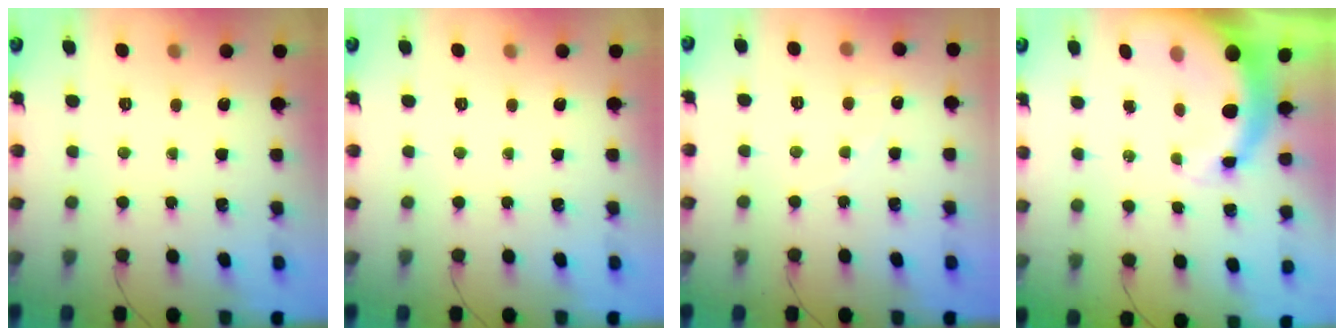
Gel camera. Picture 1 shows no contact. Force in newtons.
{"total": 0.0}
{"total": 3.3, "press": 3.1, "slide": 1.0}
{"total": 7.5, "press": 7.3, "slide": 1.6}